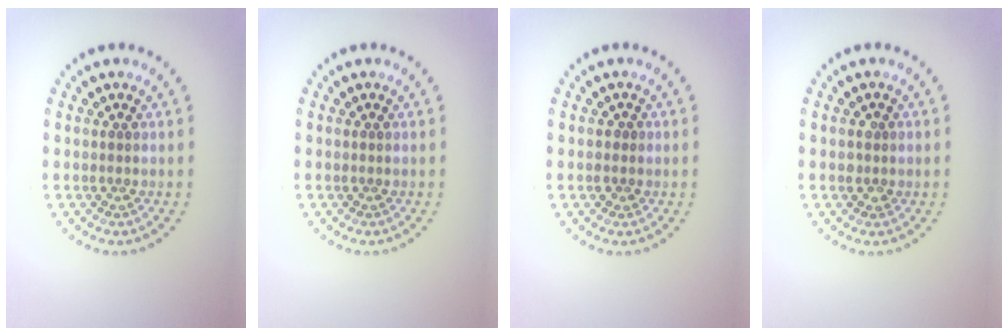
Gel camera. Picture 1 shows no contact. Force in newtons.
{"total": 0.0}
{"total": 0.9, "press": 0.8, "slide": 0.4}
{"total": 1.0, "press": 1.0, "slide": 0.2}